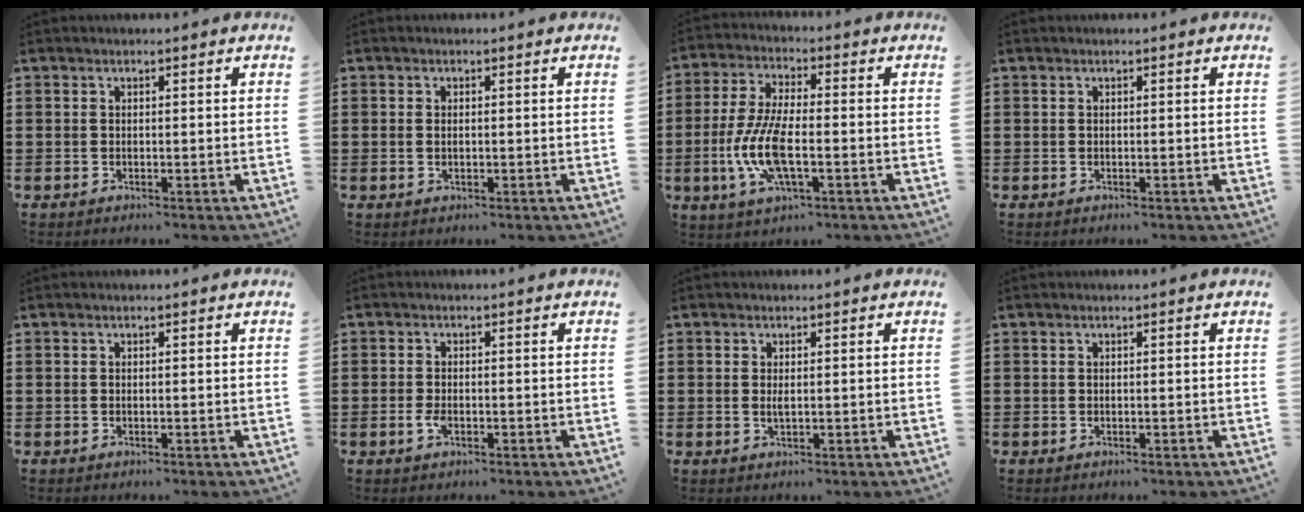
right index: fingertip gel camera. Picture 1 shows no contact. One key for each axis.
{"total": 1.1, "fx": 0.0, "fy": 0.5, "fz": 1.0, "tx": -0.022, "ty": 0.002, "tz": 0.000}
{"total": 9.8, "fx": -2.6, "fy": 3.6, "fz": 8.8, "tx": -0.201, "ty": -0.014, "tz": -0.051}
{"total": 0.0}
{"total": 0.0}
{"total": 2.0, "fx": -0.6, "fy": 0.9, "fz": 1.6, "tx": -0.047, "ty": -0.009, "tz": -0.015}
{"total": 1.3, "fx": 0.2, "fy": 0.3, "fz": 1.3, "tx": -0.026, "ty": -0.001, "tz": 0.004}
{"total": 0.0}